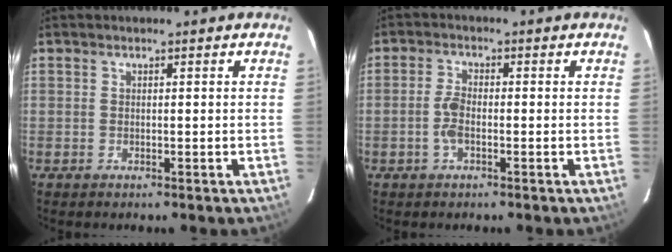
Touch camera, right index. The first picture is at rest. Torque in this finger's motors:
{"motor_torque": [0.48, -0.06, 0.31, 0.08]}